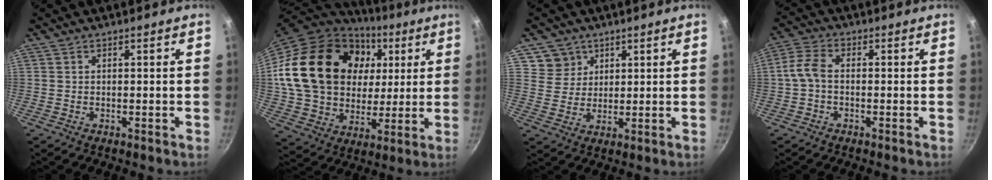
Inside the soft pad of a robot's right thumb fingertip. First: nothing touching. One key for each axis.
{"total": 29.5, "fx": 7.2, "fy": 22.0, "fz": 18.3, "tx": -0.314, "ty": 0.012, "tz": 0.136}
{"total": 5.5, "fx": 3.0, "fy": 4.6, "fz": 0.4, "tx": 0.024, "ty": -0.001, "tz": 0.057}
{"total": 4.6, "fx": -0.8, "fy": 2.9, "fz": 3.5, "tx": -0.081, "ty": 0.022, "tz": -0.027}